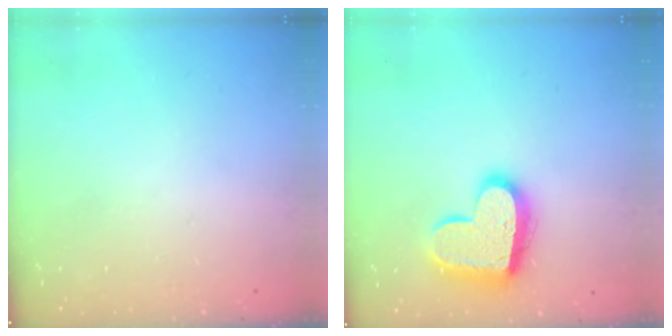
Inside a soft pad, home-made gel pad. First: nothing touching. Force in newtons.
{"total": 17.6, "press": 17.5, "slide": 1.3}